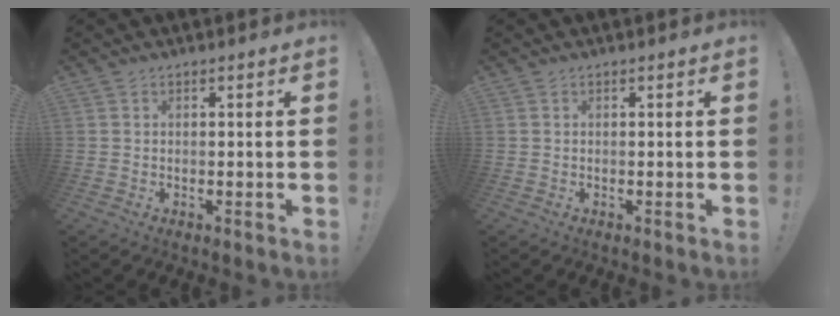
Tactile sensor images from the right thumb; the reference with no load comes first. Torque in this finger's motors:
{"motor_torque": [0.00, 0.00, 0.00, 0.00, 0.03]}